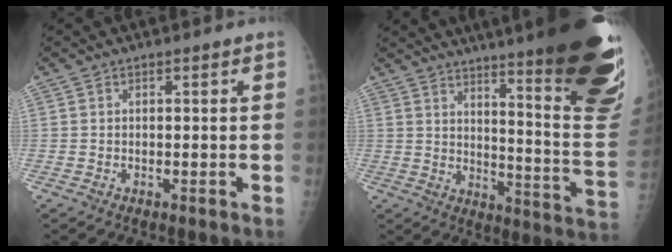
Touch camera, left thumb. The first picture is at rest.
{"total": 30.1, "force": [19.6, 4.2, 22.5], "torque": [-0.215, -0.111, 0.259]}